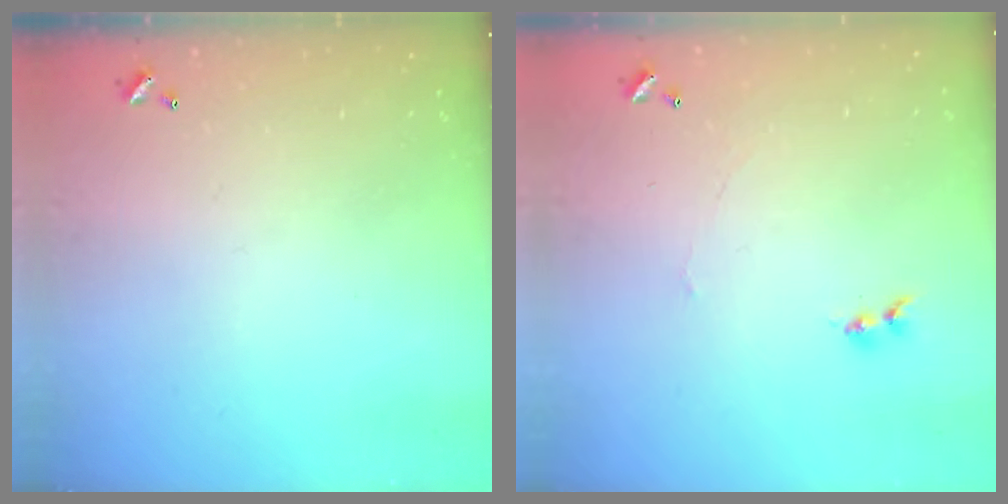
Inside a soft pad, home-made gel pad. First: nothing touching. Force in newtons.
{"total": 1.2, "press": 1.1, "slide": 0.3}